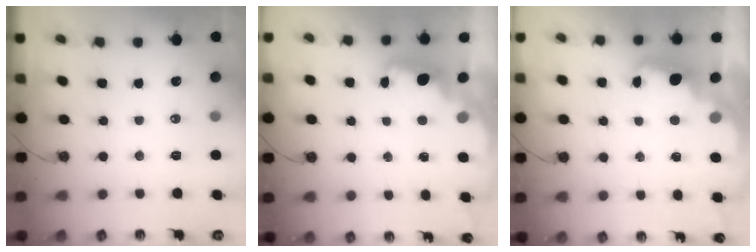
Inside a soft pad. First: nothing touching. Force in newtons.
{"total": 2.2, "press": 2.1, "slide": 0.6}
{"total": 2.8, "press": 2.7, "slide": 0.7}